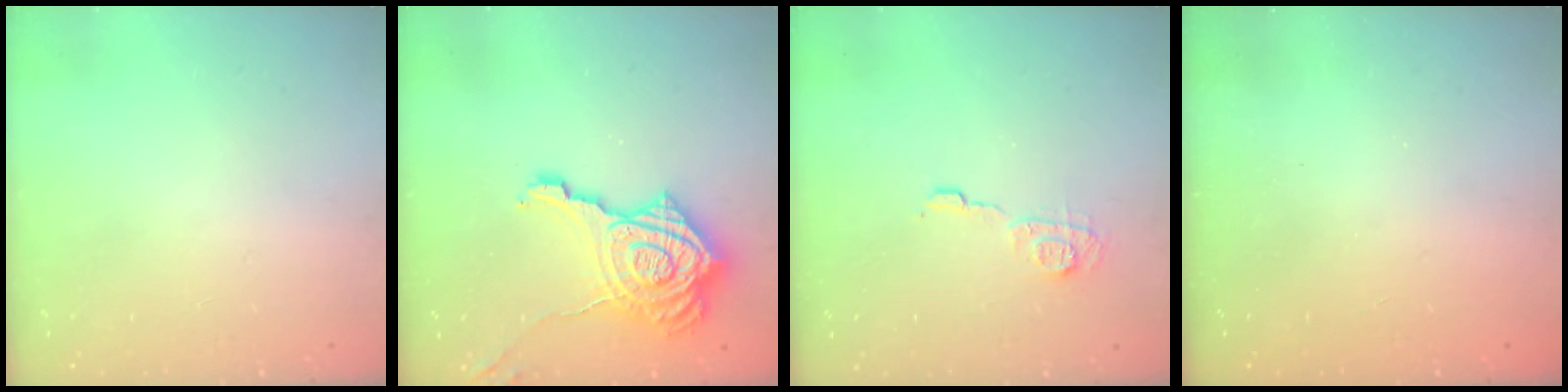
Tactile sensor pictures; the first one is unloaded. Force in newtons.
{"total": 23.1, "press": 23.0, "slide": 2.2}
{"total": 6.8, "press": 6.8, "slide": 0.2}
{"total": 2.4, "press": 2.3, "slide": 0.8}